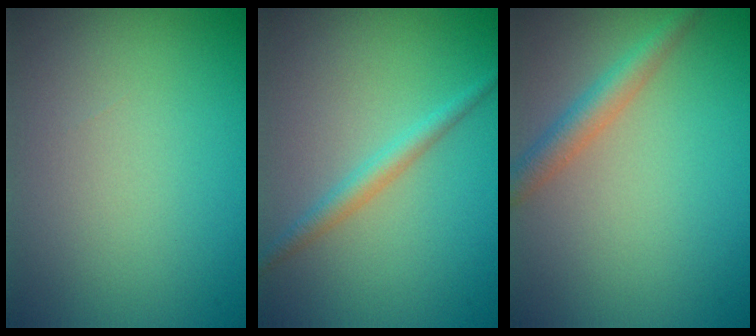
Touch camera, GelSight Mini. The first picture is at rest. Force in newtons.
{"total": 1.9, "press": 1.9, "slide": 0.0}
{"total": 2.5, "press": 2.5, "slide": 0.1}